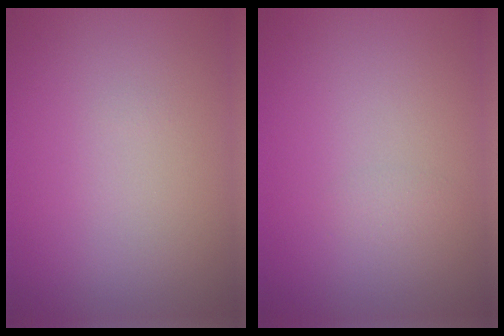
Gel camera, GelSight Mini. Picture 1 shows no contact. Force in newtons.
{"total": 0.6, "press": 0.6, "slide": 0.0}